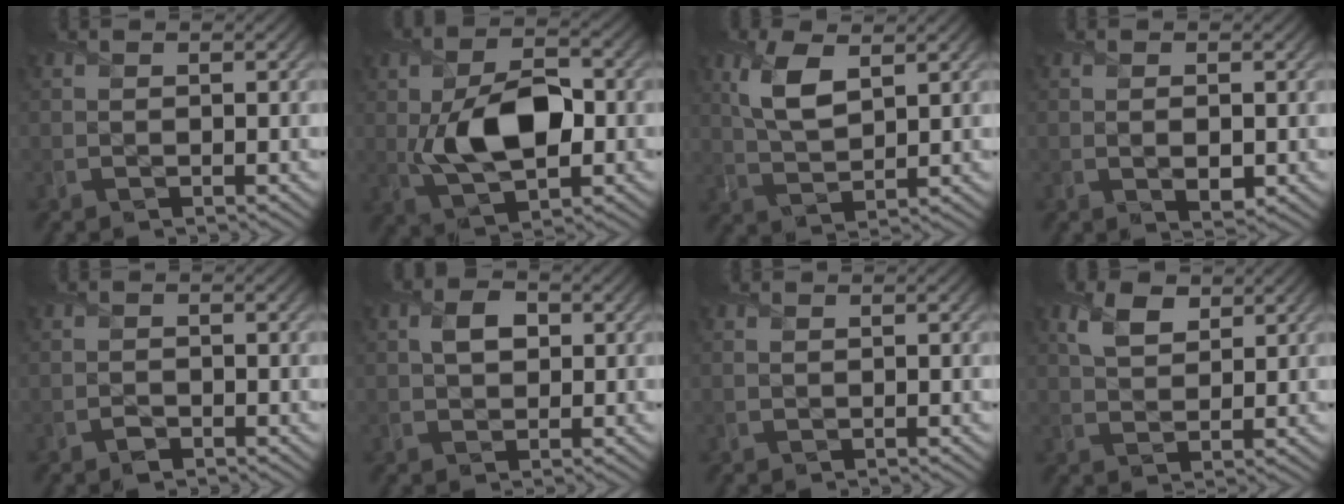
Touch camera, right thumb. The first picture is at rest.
{"total": 10.2, "force": [-0.7, 5.8, 8.4], "torque": [-0.157, 0.002, -0.010]}
{"total": 6.2, "force": [2.7, 2.8, 4.9], "torque": [-0.115, -0.001, 0.052]}
{"total": 1.8, "force": [-0.1, 0.9, 1.5], "torque": [-0.028, -0.007, 0.004]}
{"total": 1.0, "force": [-0.8, 0.6, 0.3], "torque": [-0.007, -0.003, -0.016]}
{"total": 3.1, "force": [0.8, 2.2, 2.1], "torque": [-0.046, 0.003, 0.011]}
{"total": 0.5, "force": [0.4, 0.2, 0.2], "torque": [-0.005, -0.001, 0.009]}
{"total": 3.9, "force": [2.3, 2.2, 2.2], "torque": [-0.053, -0.001, 0.046]}